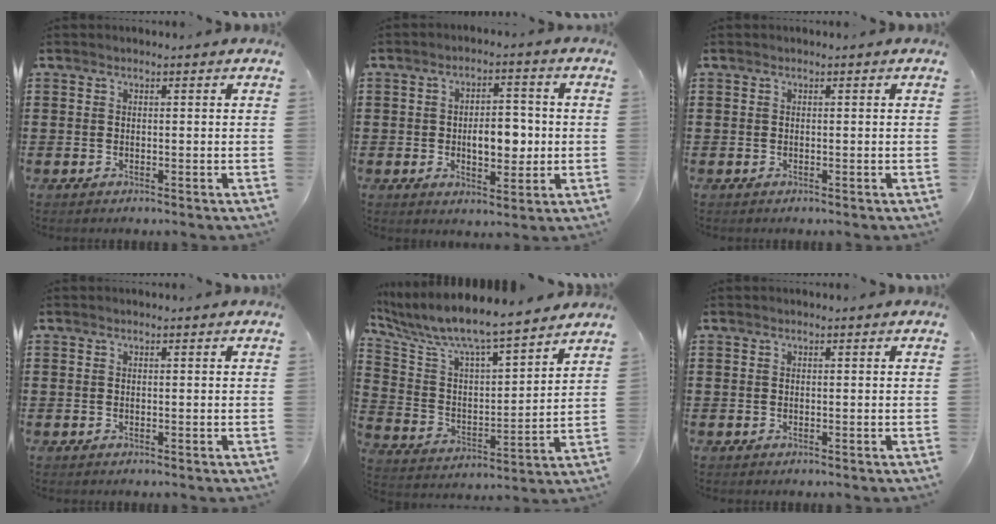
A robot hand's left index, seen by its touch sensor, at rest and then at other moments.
{"total": 6.6, "force": [-0.5, 3.4, 5.6], "torque": [-0.073, -0.003, -0.018]}
{"total": 0.0}
{"total": 0.0}
{"total": 7.0, "force": [6.3, 0.8, 2.9], "torque": [-0.087, -0.048, 0.102]}
{"total": 0.0}